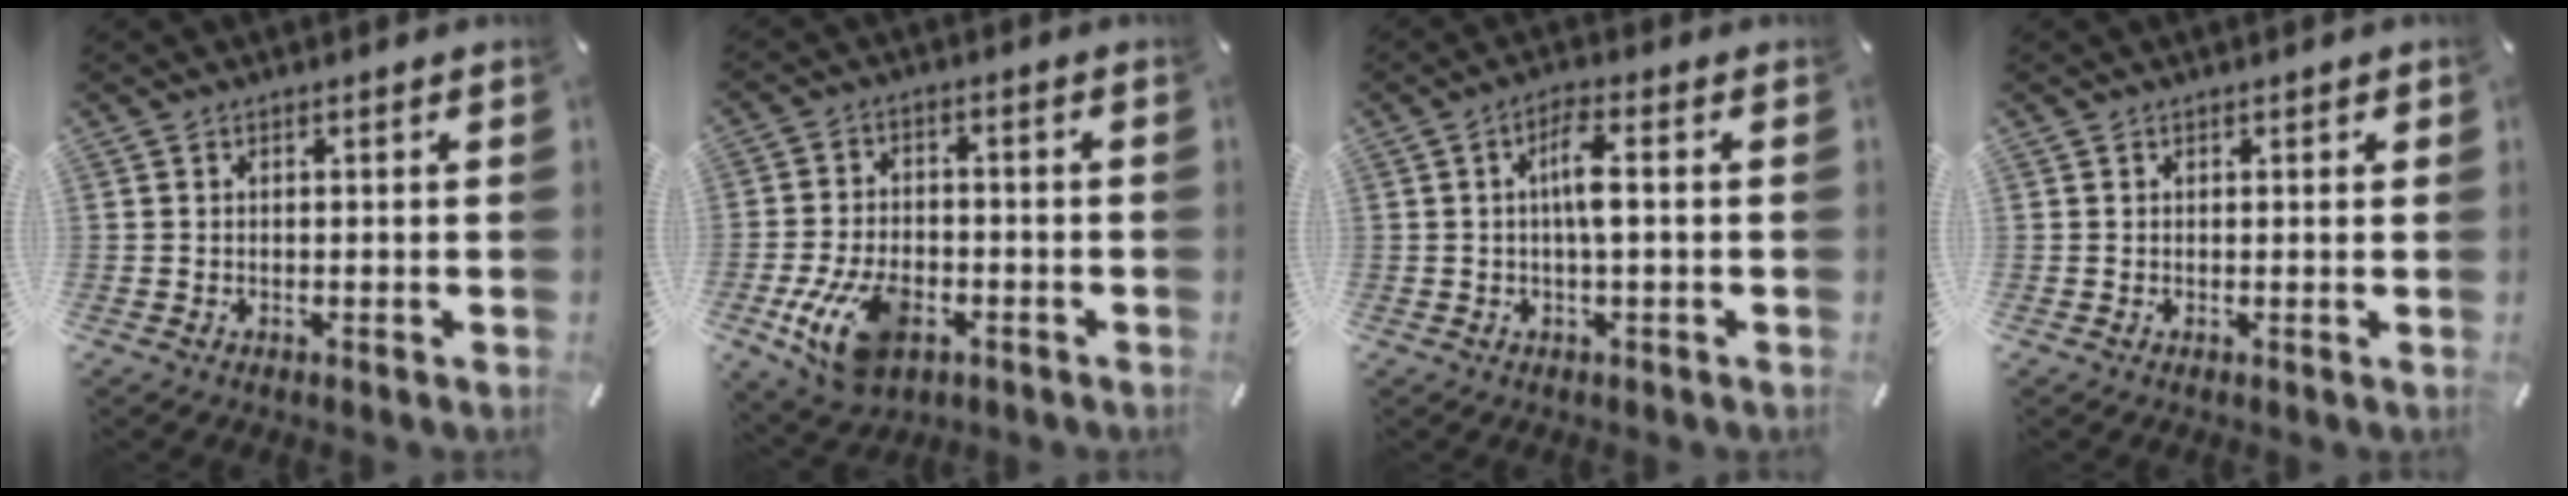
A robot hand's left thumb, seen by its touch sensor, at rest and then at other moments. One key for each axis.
{"total": 13.1, "fx": -4.9, "fy": 8.2, "fz": 9.0, "tx": -0.174, "ty": 0.007, "tz": -0.088}
{"total": 6.2, "fx": 0.2, "fy": 1.4, "fz": 6.0, "tx": -0.114, "ty": 0.007, "tz": 0.001}
{"total": 0.5, "fx": 0.2, "fy": 0.4, "fz": 0.2, "tx": -0.005, "ty": 0.002, "tz": 0.005}